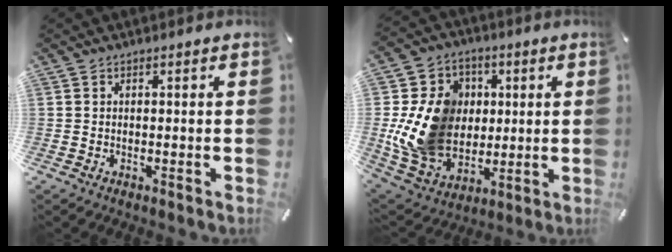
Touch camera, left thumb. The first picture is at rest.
{"total": 17.8, "force": [0.5, 15.2, 9.1], "torque": [-0.205, 0.008, 0.016]}